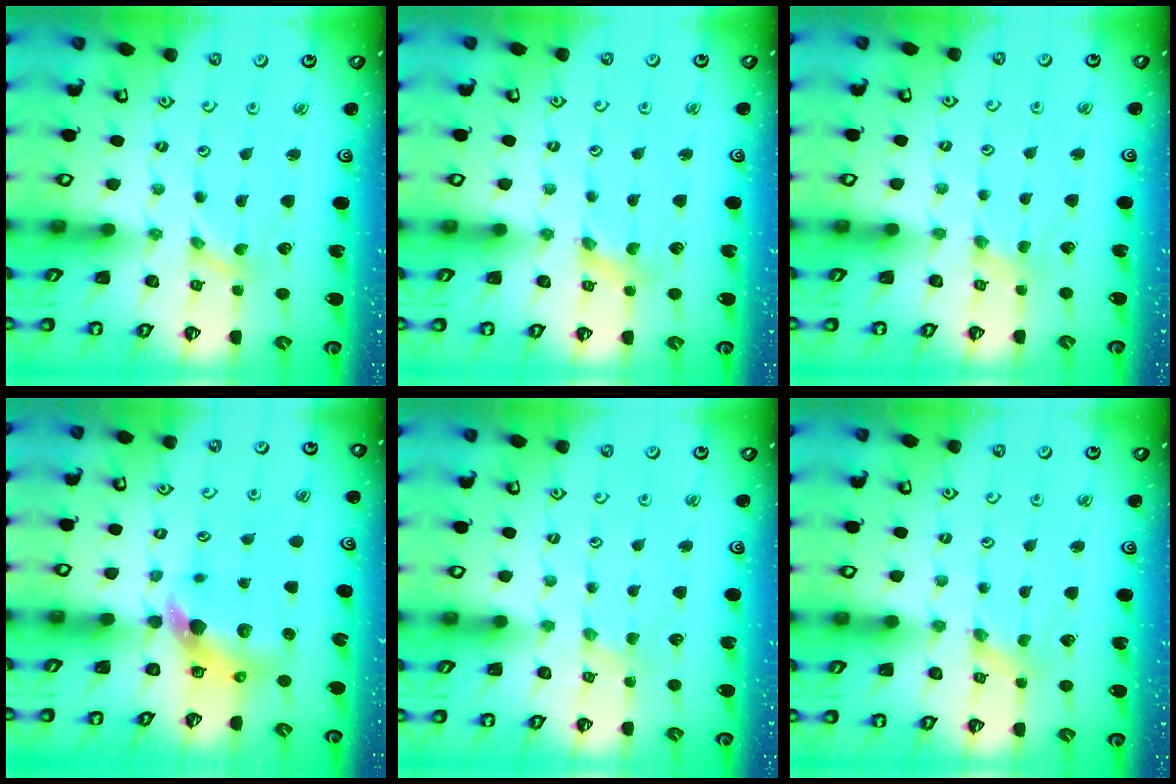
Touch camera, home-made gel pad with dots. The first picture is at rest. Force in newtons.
{"total": 1.9, "press": 1.9, "slide": 0.3}
{"total": 1.6, "press": 1.5, "slide": 0.4}
{"total": 7.6, "press": 7.5, "slide": 1.1}
{"total": 1.3, "press": 1.2, "slide": 0.3}
{"total": 1.1, "press": 1.1, "slide": 0.1}